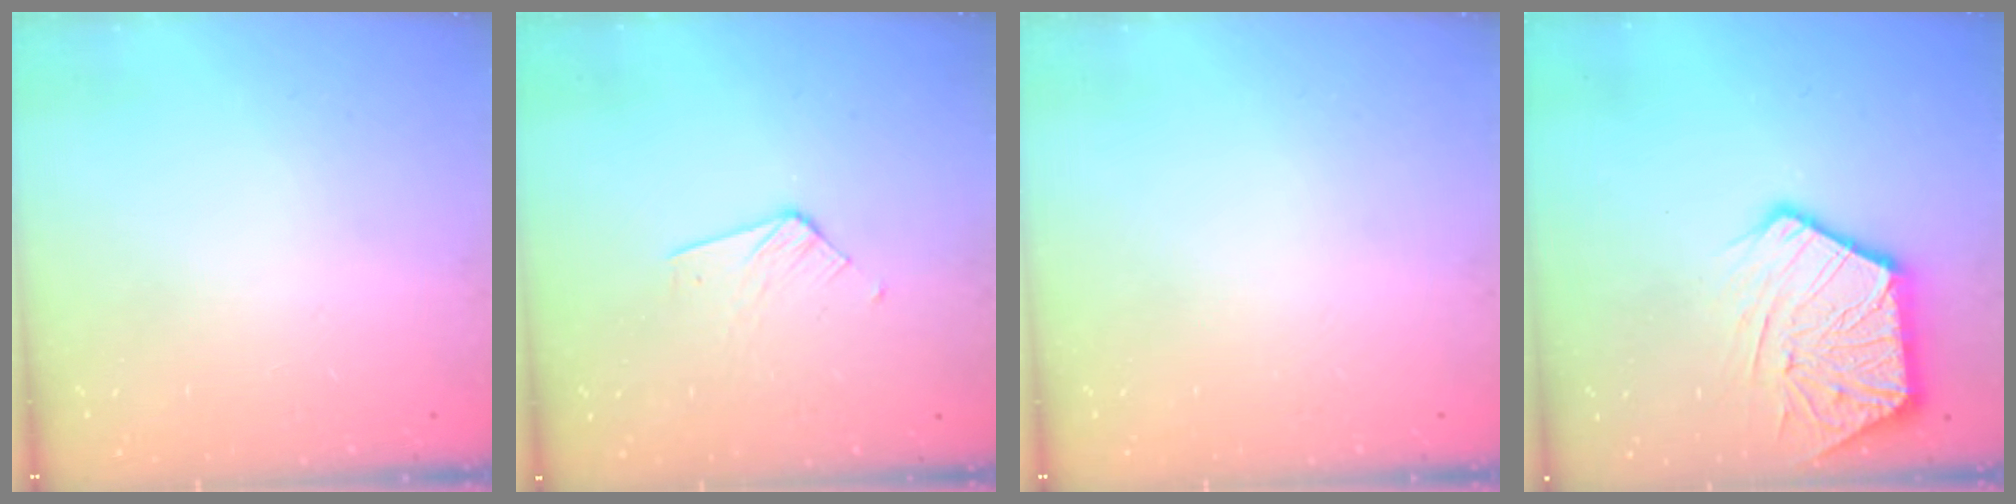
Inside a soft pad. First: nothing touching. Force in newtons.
{"total": 3.5, "press": 3.5, "slide": 0.4}
{"total": 0.0}
{"total": 14.0, "press": 13.9, "slide": 1.4}